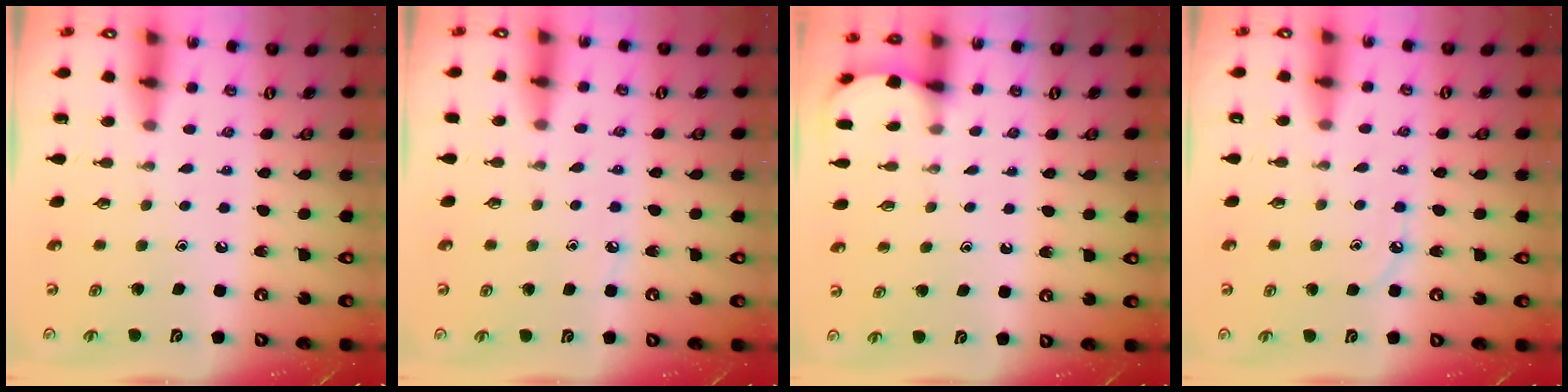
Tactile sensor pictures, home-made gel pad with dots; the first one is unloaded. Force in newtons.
{"total": 4.3, "press": 4.2, "slide": 0.6}
{"total": 1.8, "press": 1.7, "slide": 0.2}
{"total": 4.9, "press": 4.8, "slide": 0.4}